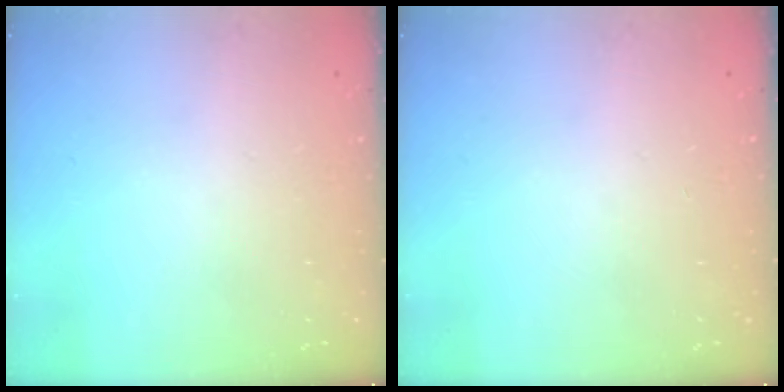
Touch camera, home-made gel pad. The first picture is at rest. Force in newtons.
{"total": 0.0}